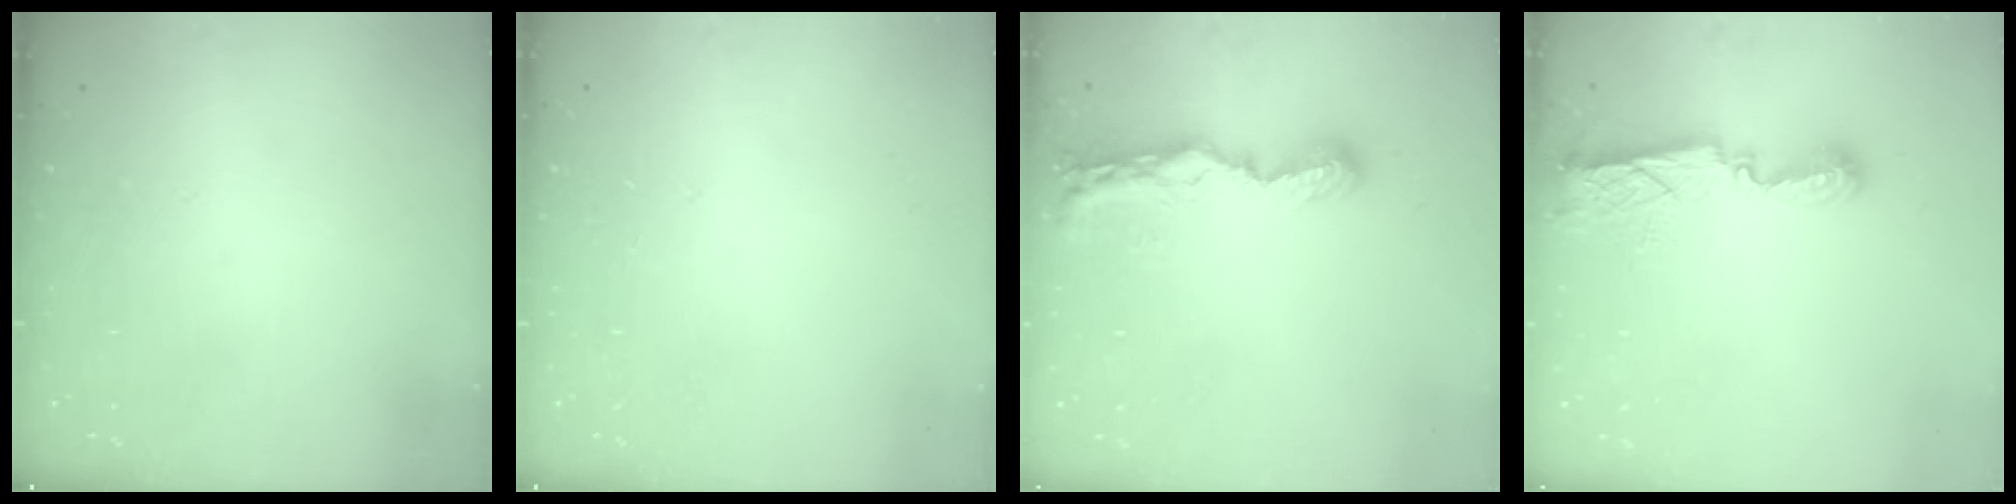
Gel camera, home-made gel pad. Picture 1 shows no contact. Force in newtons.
{"total": 0.0}
{"total": 8.8, "press": 8.8, "slide": 0.3}
{"total": 8.7, "press": 8.7, "slide": 0.4}